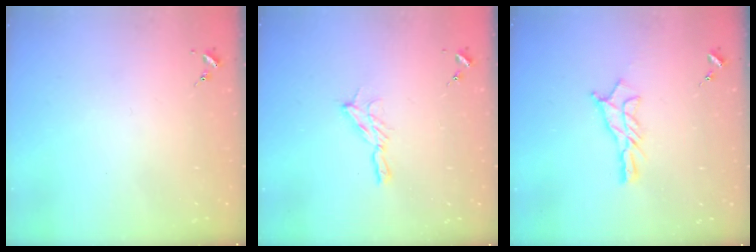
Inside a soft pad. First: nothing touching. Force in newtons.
{"total": 5.7, "press": 5.7, "slide": 0.4}
{"total": 10.4, "press": 10.3, "slide": 0.6}